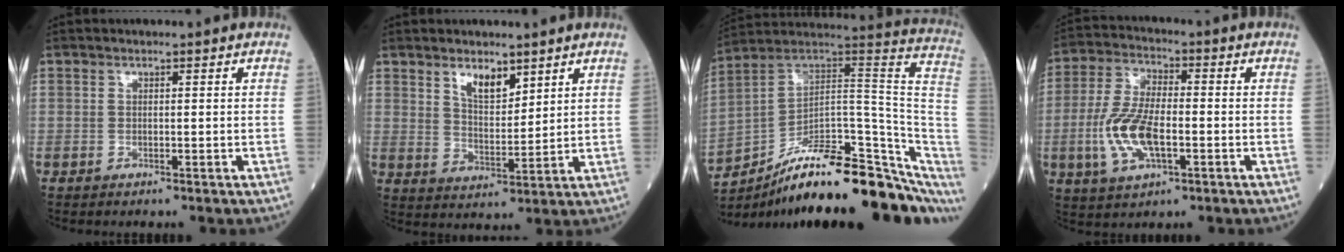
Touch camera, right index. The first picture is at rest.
{"total": 5.3, "force": [3.6, 2.0, 3.3], "torque": [-0.064, -0.005, 0.070]}
{"total": 27.3, "force": [-17.9, 7.2, 19.3], "torque": [-0.197, 0.047, -0.265]}
{"total": 10.7, "force": [-2.6, 4.1, 9.5], "torque": [-0.210, 0.001, -0.051]}